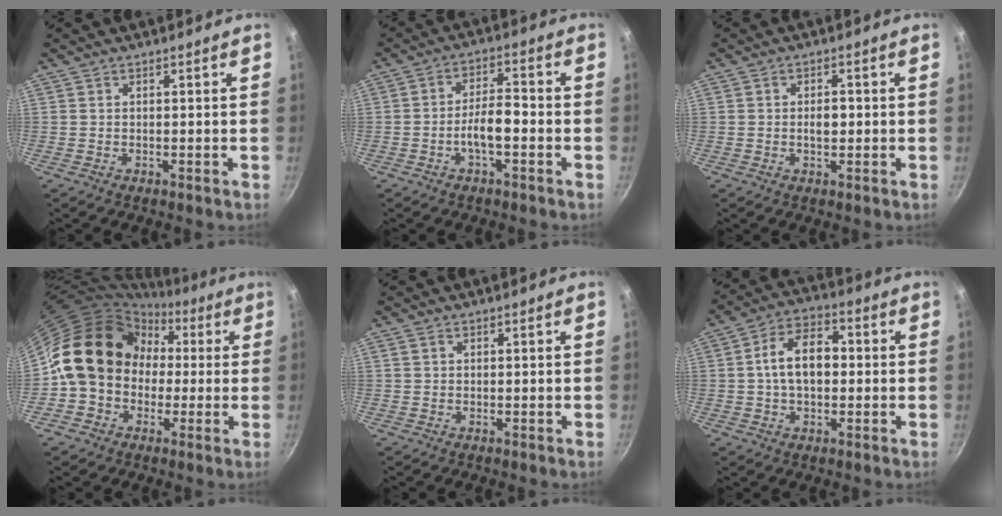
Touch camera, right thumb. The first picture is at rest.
{"total": 6.3, "force": [-2.2, 2.3, 5.4], "torque": [-0.088, 0.032, -0.043]}
{"total": 2.9, "force": [-0.2, 1.6, 2.3], "torque": [-0.025, 0.006, -0.004]}
{"total": 16.5, "force": [0.4, 14.2, 8.6], "torque": [-0.105, 0.052, -0.006]}
{"total": 0.8, "force": [0.4, 0.6, 0.3], "torque": [-0.005, 0.002, 0.005]}
{"total": 10.7, "force": [0.4, 6.7, 8.3], "torque": [-0.117, 0.028, -0.004]}